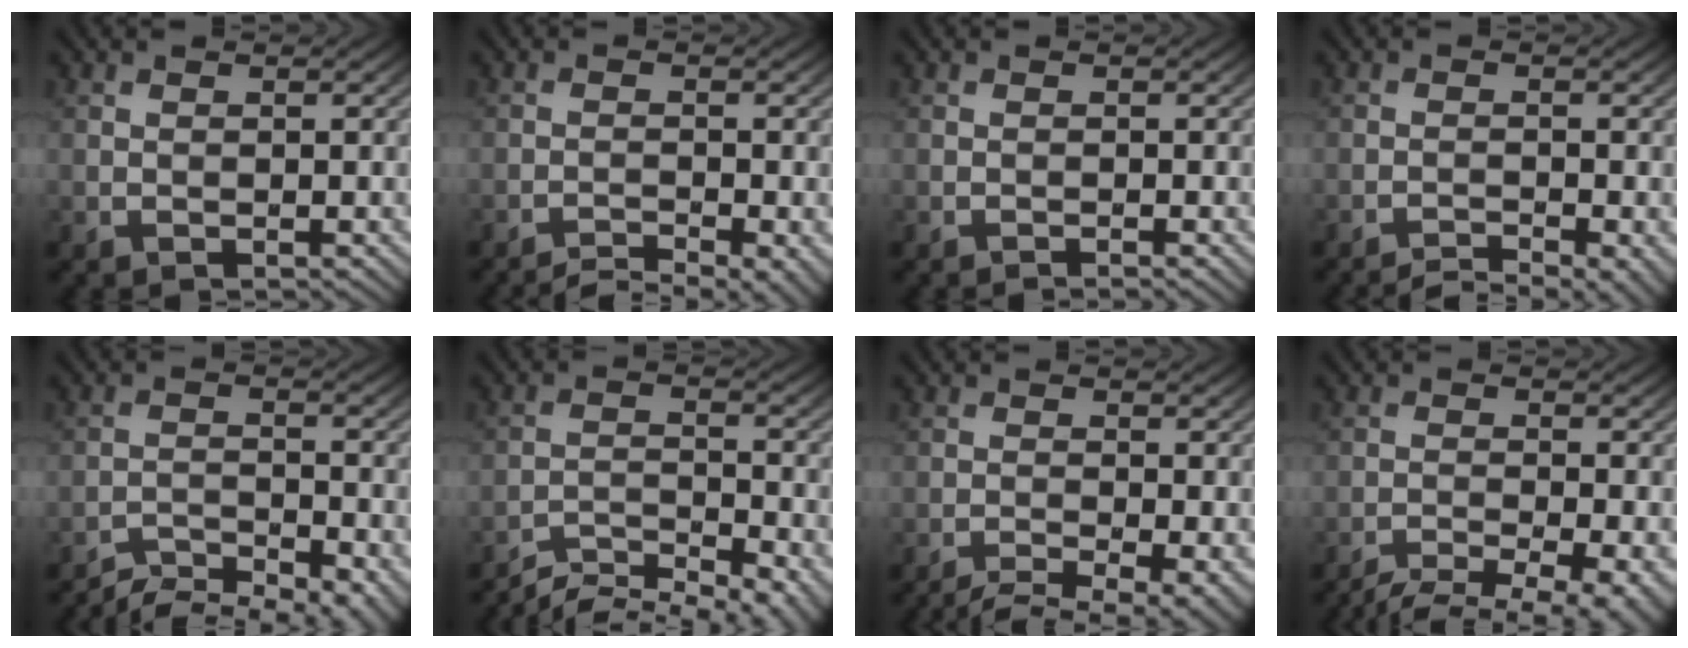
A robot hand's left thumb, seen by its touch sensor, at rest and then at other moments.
{"total": 4.7, "force": [-3.8, 0.7, 2.7], "torque": [-0.044, 0.001, -0.069]}
{"total": 0.6, "force": [-0.5, 0.0, 0.2], "torque": [-0.002, 0.001, -0.013]}
{"total": 4.2, "force": [-3.3, 0.6, 2.4], "torque": [-0.039, 0.003, -0.061]}
{"total": 7.3, "force": [-6.4, 1.6, 3.3], "torque": [-0.057, -0.006, -0.102]}
{"total": 7.6, "force": [-6.5, 1.7, 3.6], "torque": [-0.066, -0.004, -0.107]}
{"total": 6.9, "force": [-5.2, 1.4, 4.4], "torque": [-0.072, -0.016, -0.077]}
{"total": 9.2, "force": [-7.5, 1.9, 4.9], "torque": [-0.077, -0.015, -0.098]}